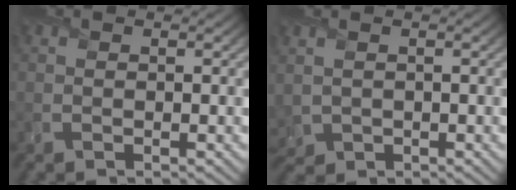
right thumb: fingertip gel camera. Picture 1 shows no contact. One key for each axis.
{"total": 2.6, "fx": -0.4, "fy": 2.1, "fz": 1.5, "tx": -0.046, "ty": -0.011, "tz": -0.005}